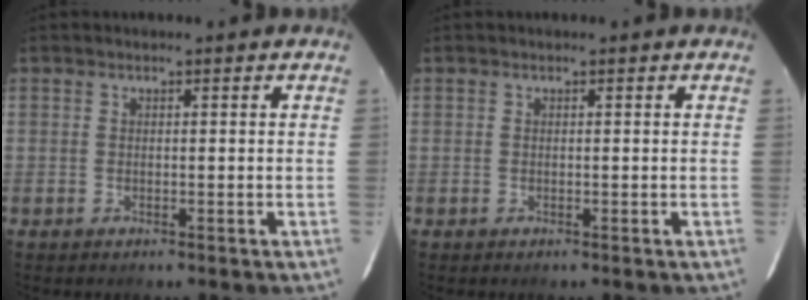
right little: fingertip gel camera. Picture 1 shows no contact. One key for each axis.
{"total": 0.0}